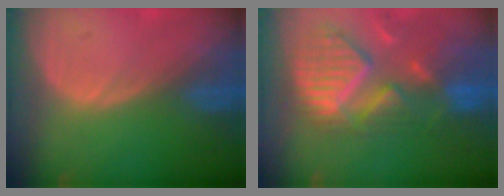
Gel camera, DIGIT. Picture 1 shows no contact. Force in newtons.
{"total": 12.1, "press": 10.4, "slide": 6.2}